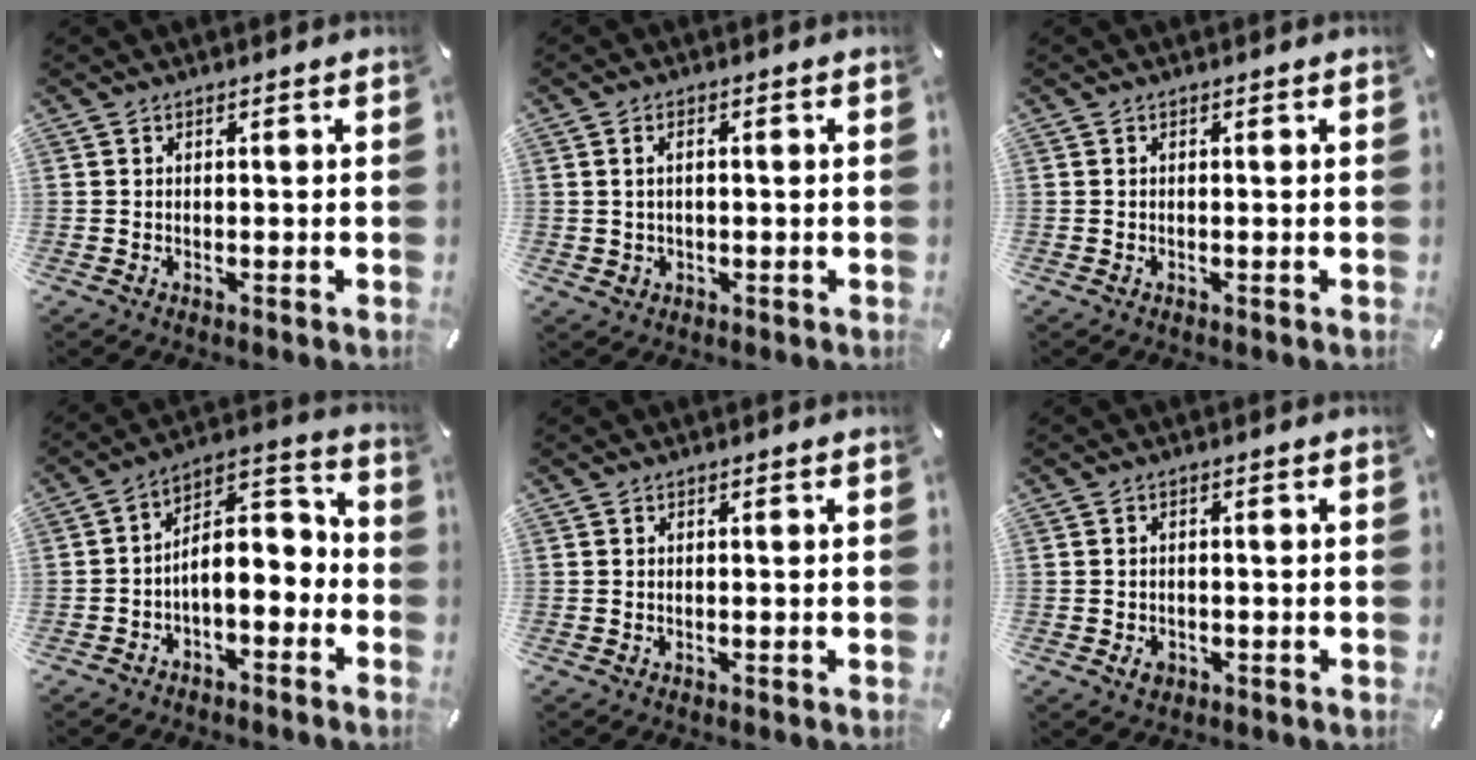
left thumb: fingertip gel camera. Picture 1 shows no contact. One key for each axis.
{"total": 2.9, "fx": 0.4, "fy": 2.1, "fz": 1.9, "tx": -0.032, "ty": 0.005, "tz": 0.002}
{"total": 0.0}
{"total": 8.4, "fx": -2.0, "fy": 5.7, "fz": 5.8, "tx": -0.090, "ty": -0.002, "tz": -0.036}
{"total": 0.0}
{"total": 2.4, "fx": -1.0, "fy": 1.8, "fz": 1.2, "tx": -0.028, "ty": 0.004, "tz": -0.022}